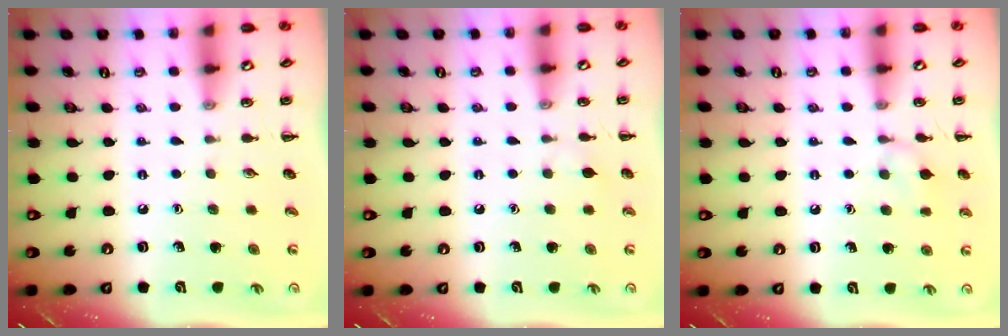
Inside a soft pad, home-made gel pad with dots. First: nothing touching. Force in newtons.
{"total": 3.0, "press": 2.9, "slide": 1.0}
{"total": 7.3, "press": 6.9, "slide": 2.1}